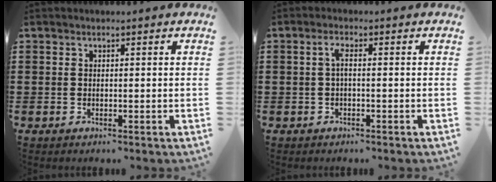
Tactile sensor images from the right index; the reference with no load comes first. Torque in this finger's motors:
{"motor_torque": [0.39, -0.28, 0.05, 0.06]}